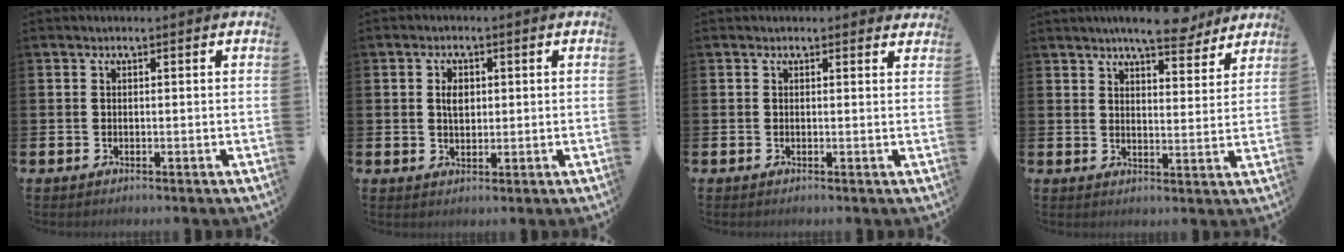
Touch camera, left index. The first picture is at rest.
{"total": 2.5, "force": [0.6, 1.6, 1.8], "torque": [-0.021, 0.000, 0.006]}
{"total": 0.7, "force": [0.6, 0.2, 0.3], "torque": [0.003, -0.001, 0.009]}
{"total": 7.5, "force": [6.9, 1.3, 2.8], "torque": [-0.052, -0.029, 0.122]}